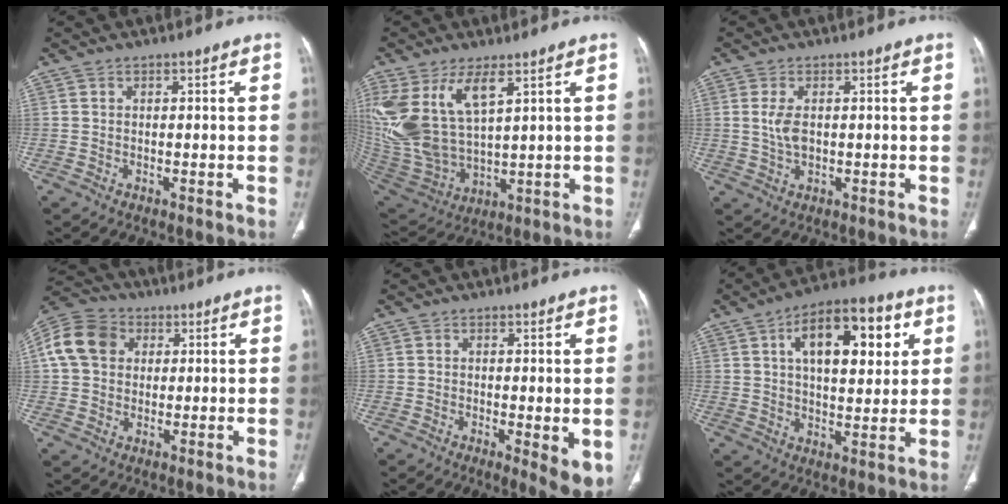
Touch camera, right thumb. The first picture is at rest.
{"total": 16.8, "force": [7.1, 7.9, 13.0], "torque": [-0.273, -0.028, 0.162]}
{"total": 4.1, "force": [0.5, 2.3, 3.4], "torque": [-0.076, -0.003, 0.012]}
{"total": 12.3, "force": [3.1, 10.0, 6.5], "torque": [-0.120, 0.020, 0.048]}
{"total": 6.3, "force": [-1.0, 1.8, 5.9], "torque": [-0.085, -0.019, -0.014]}
{"total": 17.5, "force": [5.9, 8.7, 14.0], "torque": [-0.173, 0.002, 0.088]}